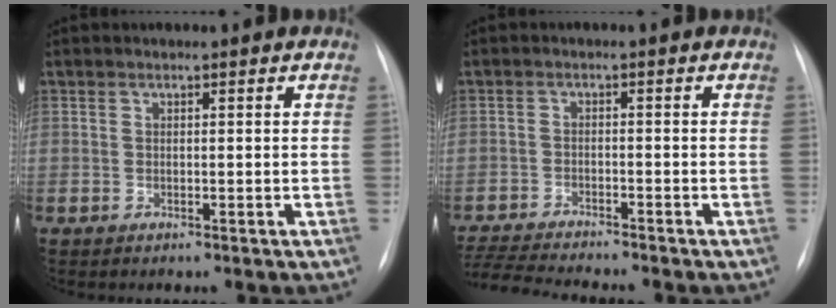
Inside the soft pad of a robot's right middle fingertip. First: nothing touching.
{"total": 9.8, "force": [-9.1, 0.0, 3.5], "torque": [-0.063, -0.012, -0.151]}